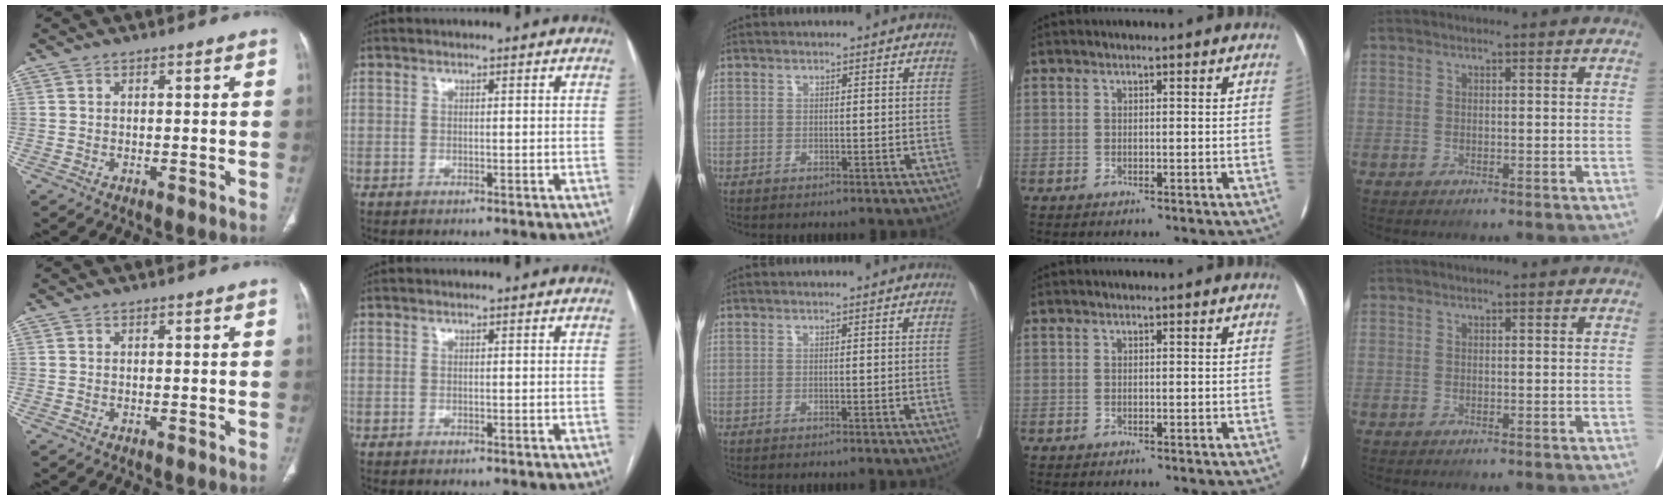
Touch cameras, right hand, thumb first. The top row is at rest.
{"middle": {"total": 0.9, "force": [-0.1, -0.4, 0.8], "torque": [-0.006, -0.001, -0.004]}}